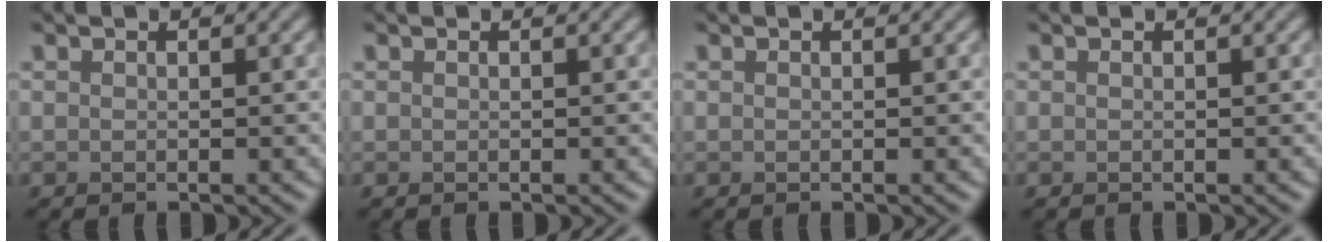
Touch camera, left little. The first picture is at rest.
{"total": 0.0}
{"total": 0.0}
{"total": 0.0}